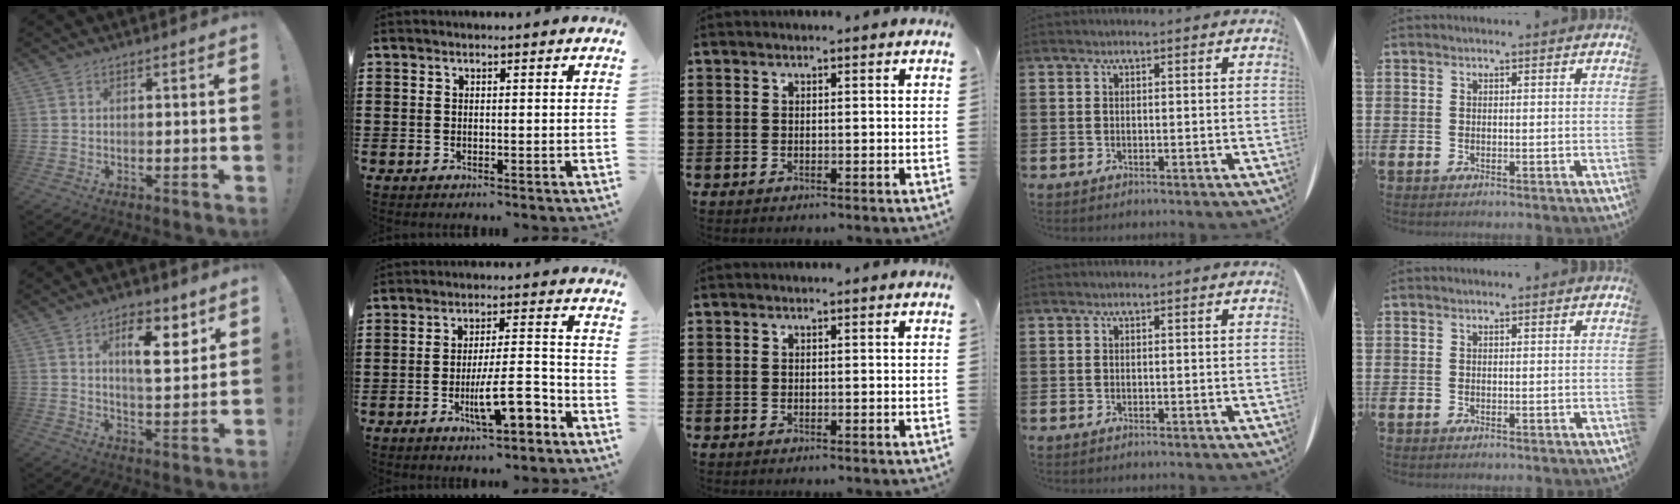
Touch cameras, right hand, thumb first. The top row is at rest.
{"thumb": {"total": 10.4, "force": [4.9, 3.4, 8.4], "torque": [-0.116, -0.020, 0.077]}, "index": {"total": 10.0, "force": [-4.2, 2.7, 8.7], "torque": [-0.157, -0.001, -0.071]}}